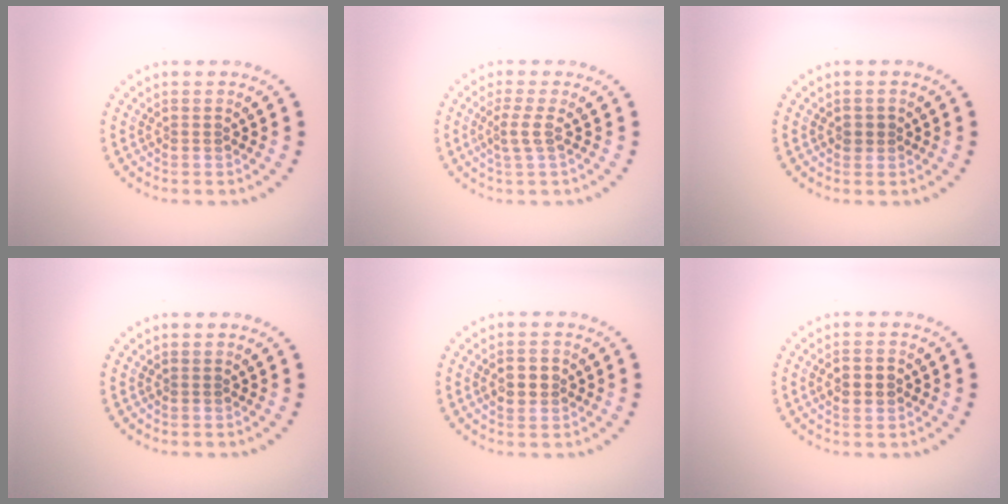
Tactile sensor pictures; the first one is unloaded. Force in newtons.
{"total": 1.8, "press": 1.3, "slide": 1.2}
{"total": 1.1, "press": 1.1, "slide": 0.3}
{"total": 0.0}
{"total": 2.8, "press": 2.8, "slide": 0.0}
{"total": 2.9, "press": 2.9, "slide": 0.2}